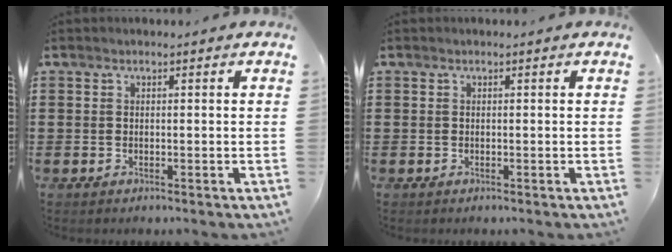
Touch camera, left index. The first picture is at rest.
{"total": 0.0}